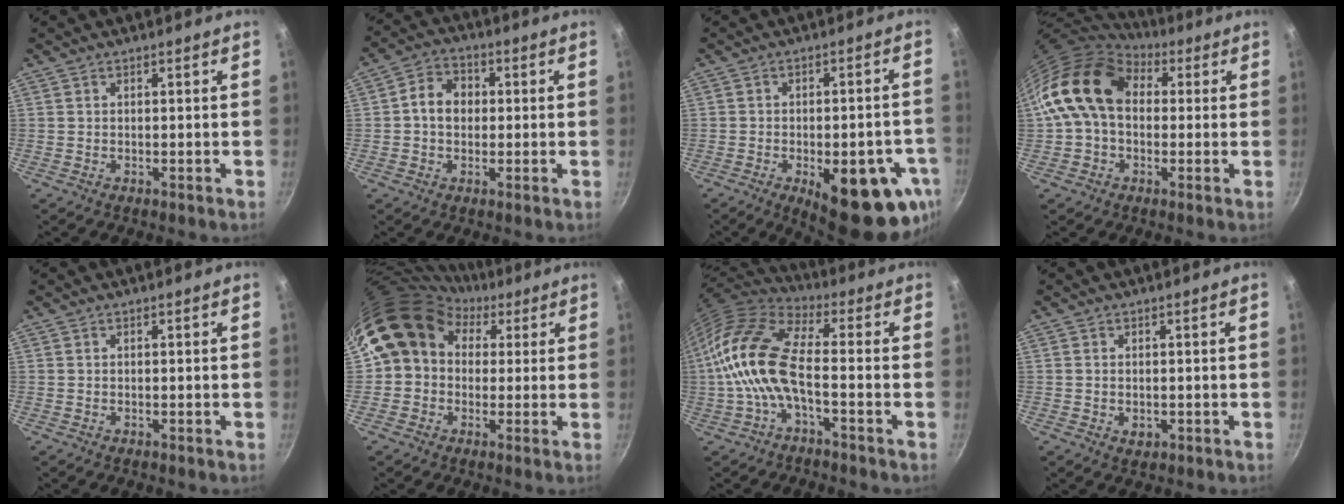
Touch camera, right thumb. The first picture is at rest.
{"total": 6.8, "force": [0.3, 5.5, 4.0], "torque": [-0.042, 0.015, -0.008]}
{"total": 19.5, "force": [-7.6, 8.0, 16.1], "torque": [-0.163, 0.008, -0.090]}
{"total": 14.7, "force": [2.9, 10.5, 9.8], "torque": [-0.146, 0.018, 0.033]}
{"total": 0.0}
{"total": 13.7, "force": [2.9, 11.8, 6.3], "torque": [-0.082, 0.034, 0.029]}
{"total": 15.0, "force": [-2.3, 6.4, 13.4], "torque": [-0.269, 0.032, -0.063]}
{"total": 2.0, "force": [-0.3, 1.5, 1.4], "torque": [-0.020, -0.004, -0.004]}